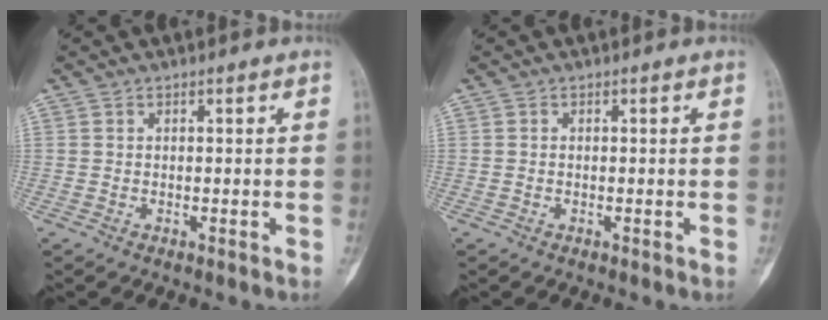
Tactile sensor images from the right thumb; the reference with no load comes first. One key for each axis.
{"total": 0.0}